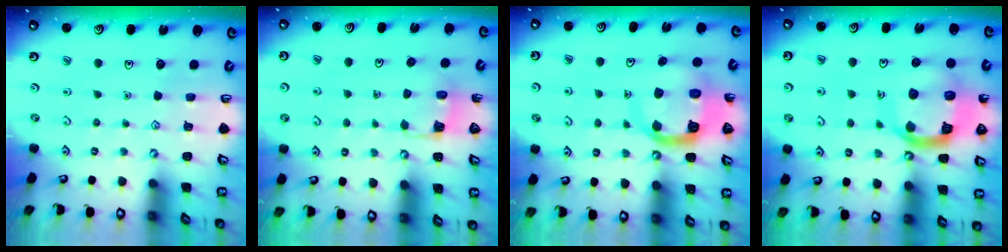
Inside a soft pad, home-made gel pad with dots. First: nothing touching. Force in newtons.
{"total": 3.1, "press": 3.1, "slide": 0.3}
{"total": 10.6, "press": 10.6, "slide": 1.3}
{"total": 16.1, "press": 16.0, "slide": 1.8}